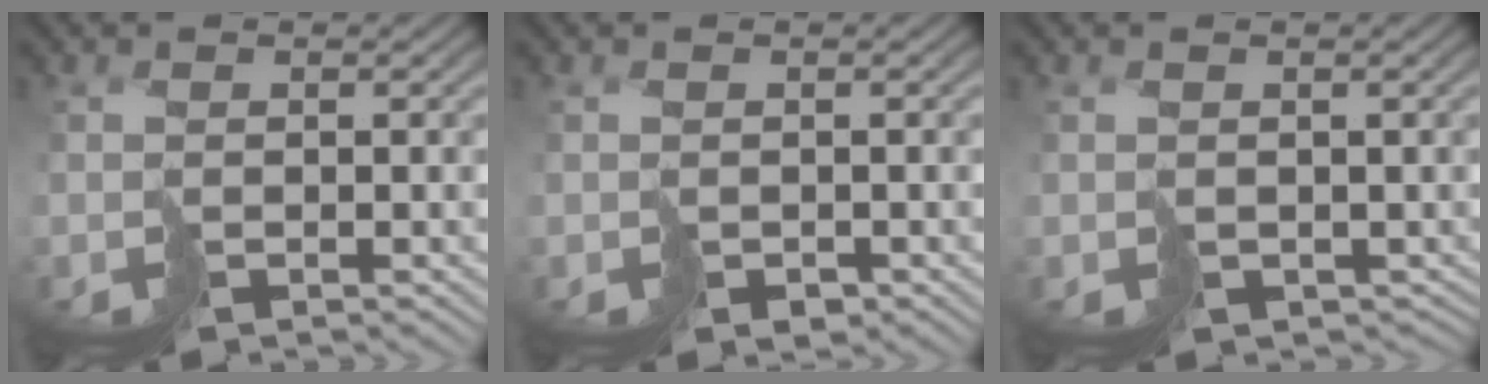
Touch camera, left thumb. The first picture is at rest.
{"total": 1.0, "force": [-0.4, 0.7, 0.5], "torque": [-0.011, -0.007, -0.007]}
{"total": 1.4, "force": [0.2, 1.3, 0.6], "torque": [-0.020, -0.008, 0.005]}